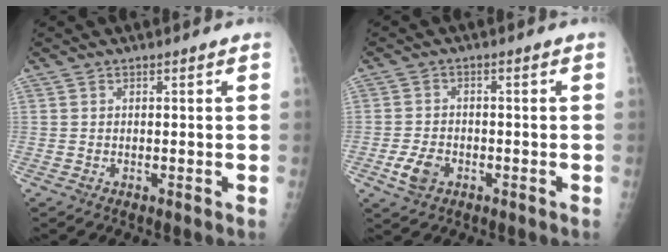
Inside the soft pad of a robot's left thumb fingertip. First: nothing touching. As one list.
[{"total": 4.7, "force": [-1.9, 3.2, 2.9], "torque": [-0.053, 0.005, -0.034]}]